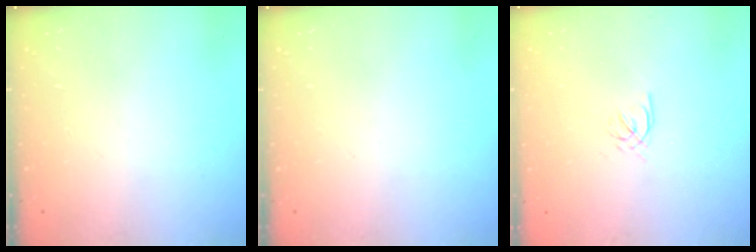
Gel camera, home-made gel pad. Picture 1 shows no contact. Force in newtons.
{"total": 0.0}
{"total": 2.0, "press": 1.9, "slide": 0.5}